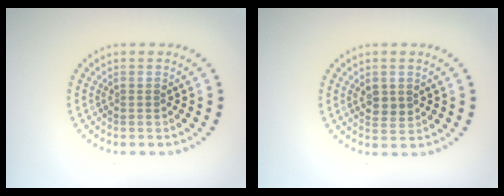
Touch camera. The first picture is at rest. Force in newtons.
{"total": 1.7, "press": 1.7, "slide": 0.5}